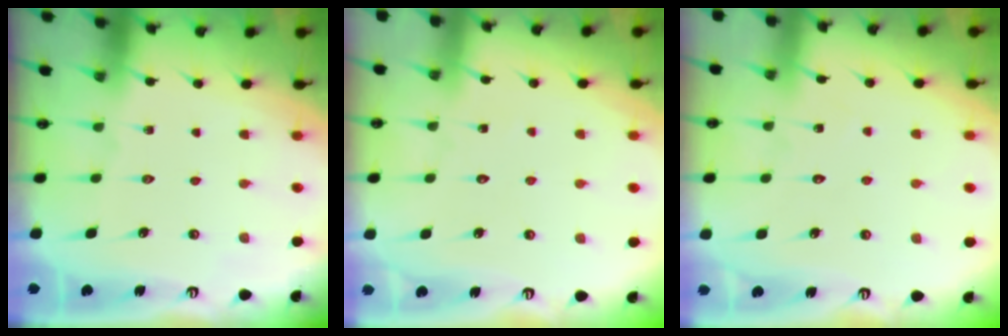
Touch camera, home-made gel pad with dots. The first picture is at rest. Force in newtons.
{"total": 2.8, "press": 2.8, "slide": 0.3}
{"total": 5.3, "press": 5.3, "slide": 0.5}